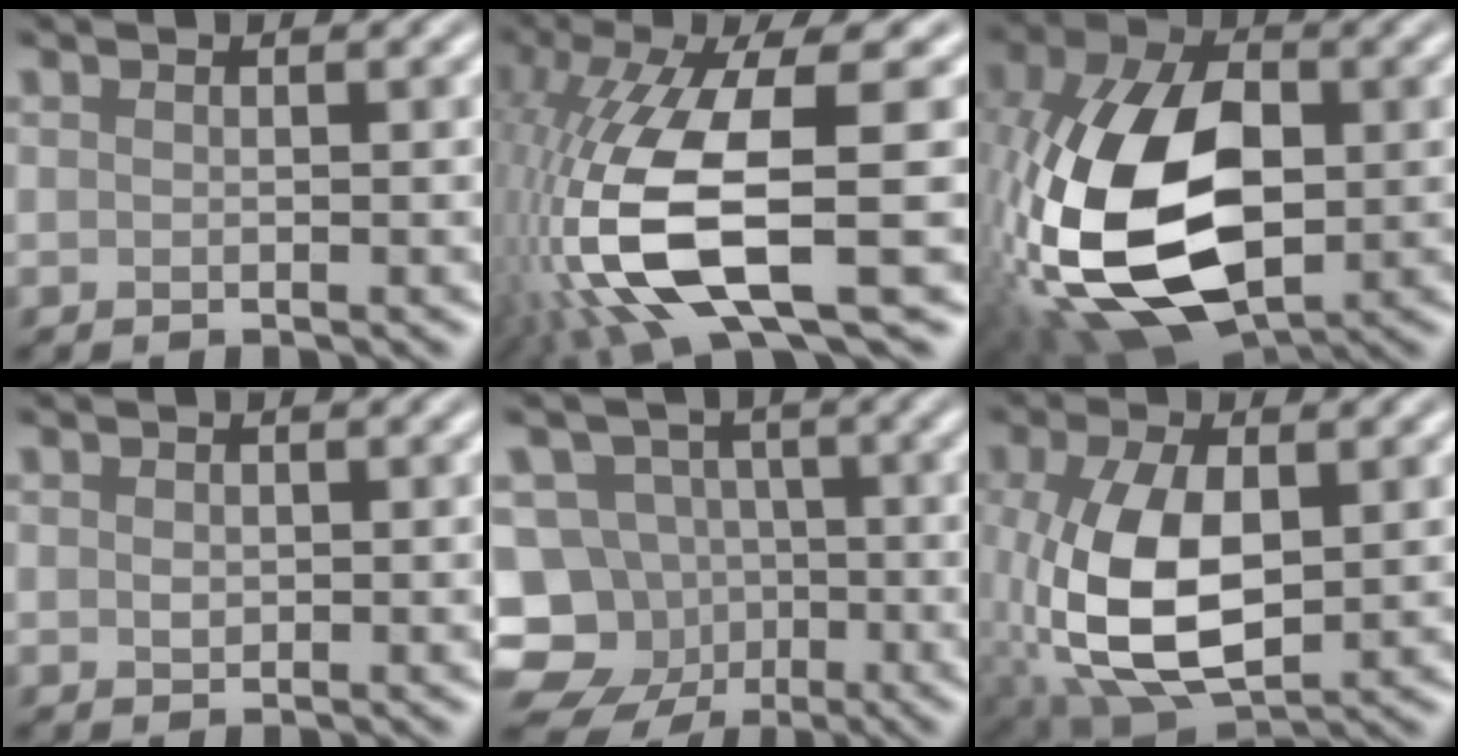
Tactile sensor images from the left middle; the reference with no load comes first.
{"total": 12.6, "force": [-3.5, 3.8, 11.5], "torque": [-0.257, -0.013, -0.061]}
{"total": 15.8, "force": [-2.6, 9.4, 12.5], "torque": [-0.291, -0.017, -0.047]}
{"total": 0.7, "force": [0.0, 0.6, 0.4], "torque": [-0.012, -0.002, 0.002]}
{"total": 11.3, "force": [-4.8, 9.8, 3.0], "torque": [-0.054, -0.007, -0.098]}
{"total": 9.8, "force": [-0.9, 5.3, 8.2], "torque": [-0.189, -0.013, -0.010]}